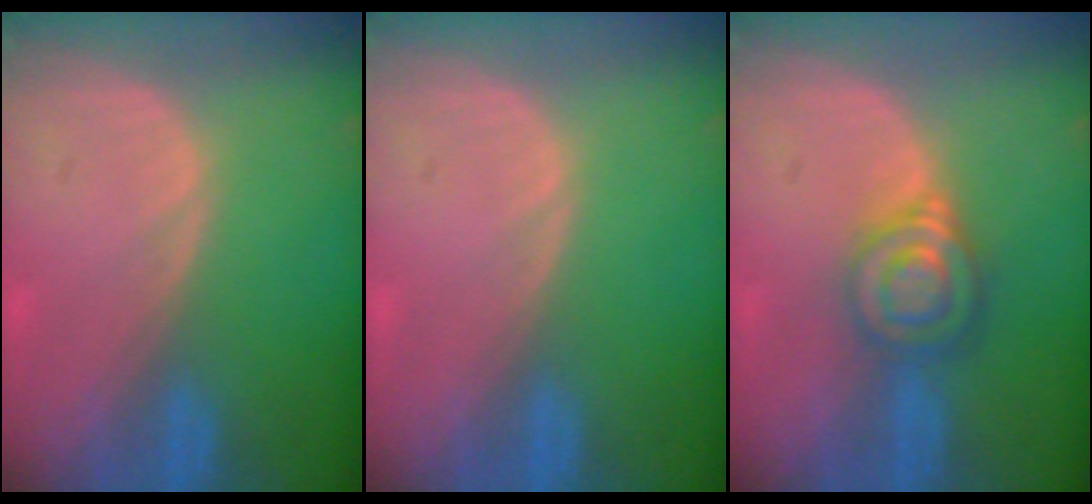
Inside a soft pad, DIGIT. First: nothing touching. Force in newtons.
{"total": 0.0}
{"total": 6.6, "press": 5.7, "slide": 3.4}